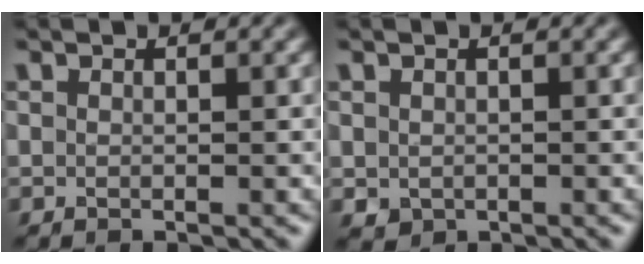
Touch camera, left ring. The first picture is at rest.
{"total": 0.9, "force": [-0.1, 0.9, 0.3], "torque": [-0.004, -0.006, 0.000]}